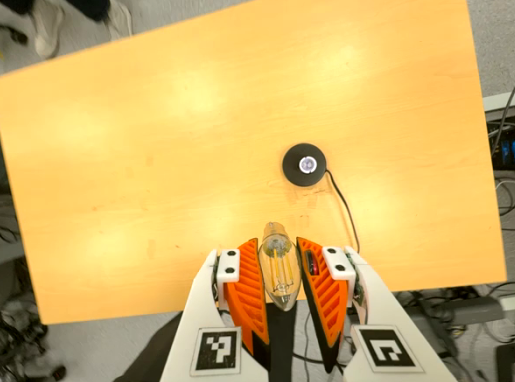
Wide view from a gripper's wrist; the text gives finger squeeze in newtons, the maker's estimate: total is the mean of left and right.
{"total": 8.2, "left": 7.1, "right": 9.3}